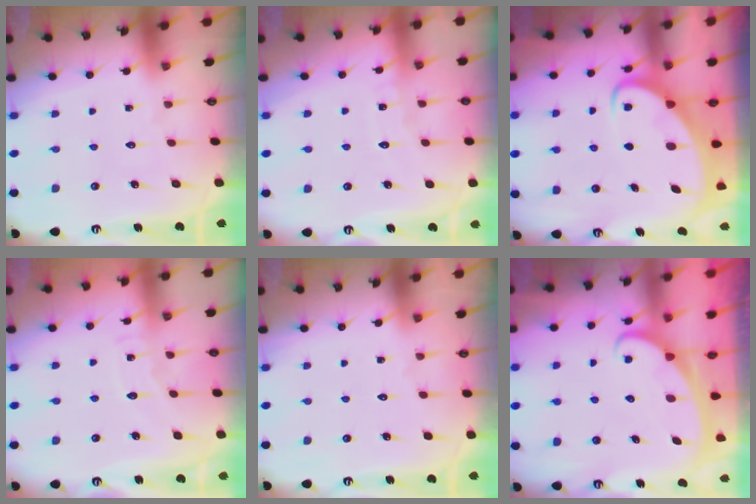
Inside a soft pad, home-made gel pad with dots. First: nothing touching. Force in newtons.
{"total": 5.8, "press": 5.8, "slide": 0.4}
{"total": 3.8, "press": 3.8, "slide": 0.3}
{"total": 5.0, "press": 4.9, "slide": 0.4}
{"total": 0.0}
{"total": 2.4, "press": 2.4, "slide": 0.3}